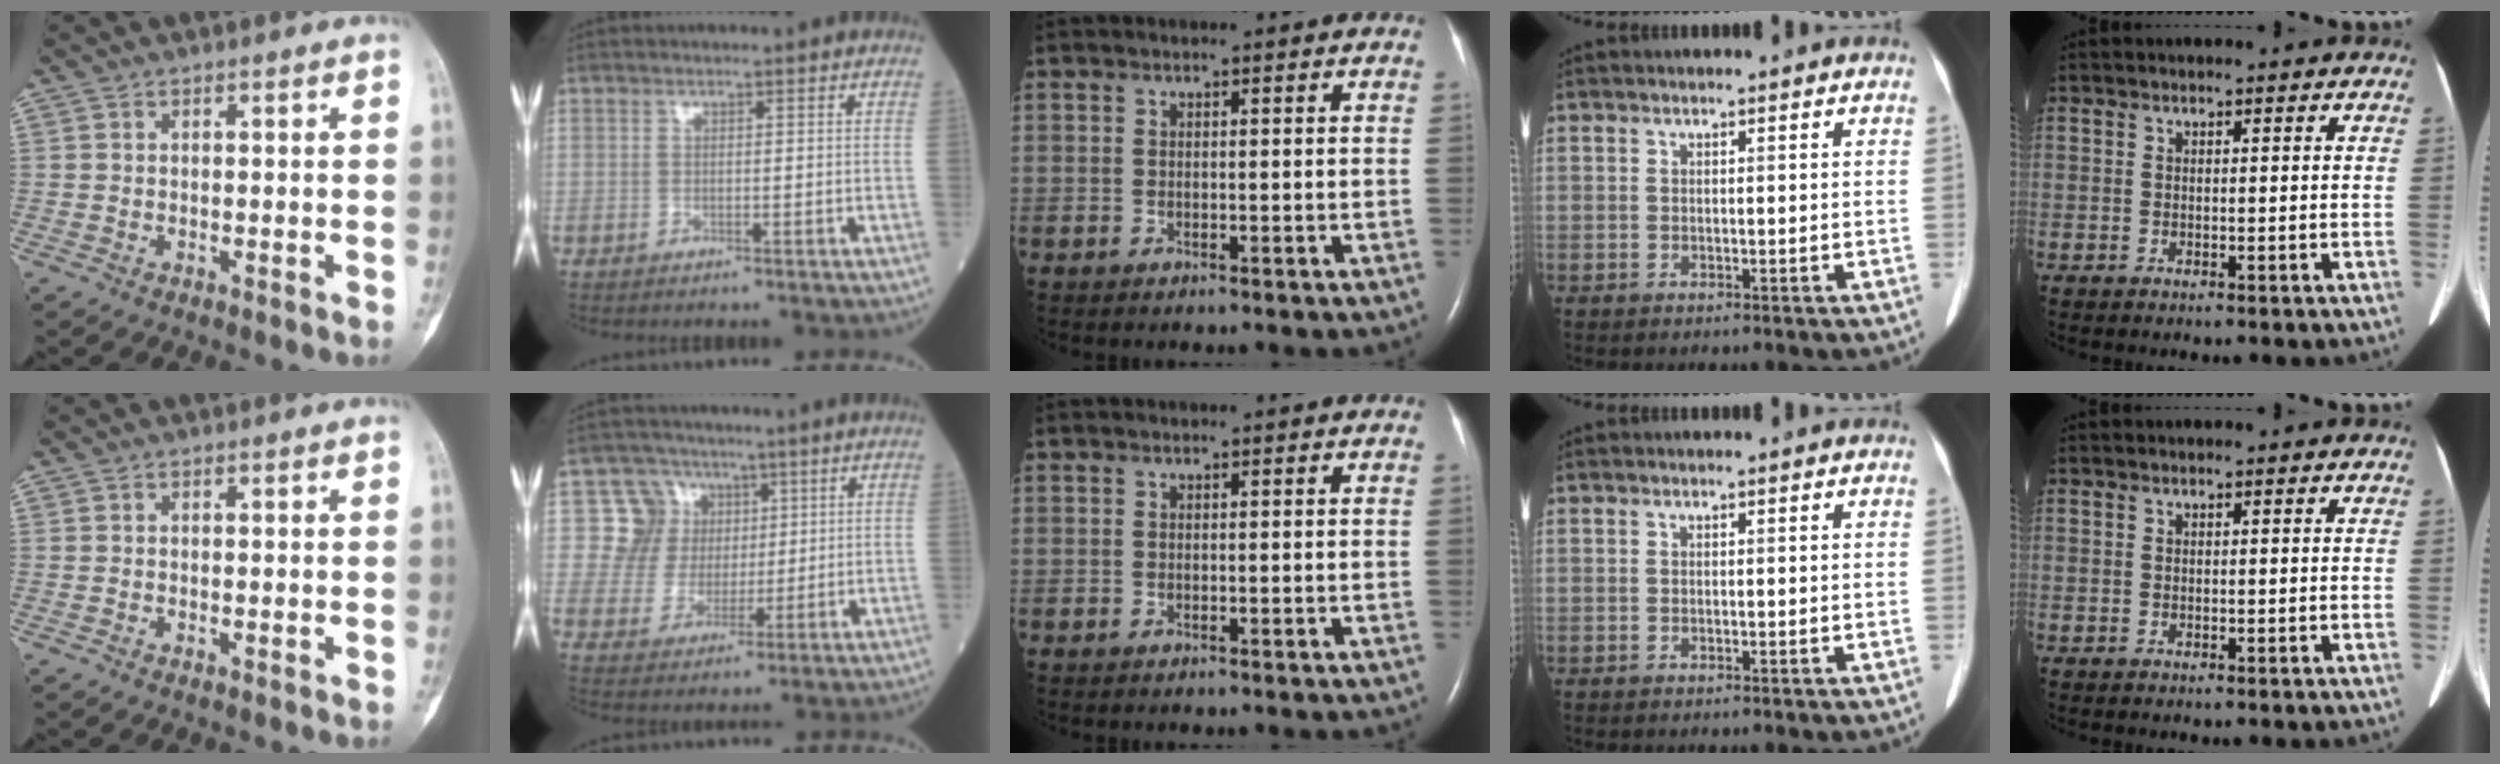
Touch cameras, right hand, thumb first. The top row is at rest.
{"index": {"total": 7.5, "force": [2.4, 7.1, -0.1], "torque": [0.009, 0.019, 0.044]}}